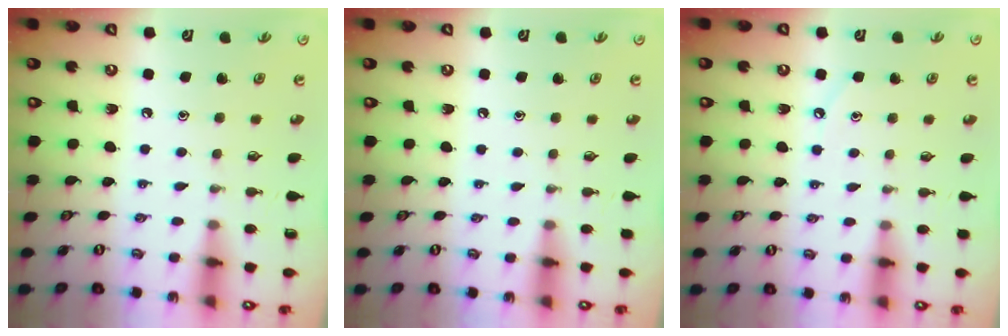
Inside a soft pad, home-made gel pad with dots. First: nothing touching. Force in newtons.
{"total": 2.3, "press": 2.3, "slide": 0.4}
{"total": 3.3, "press": 3.2, "slide": 0.5}